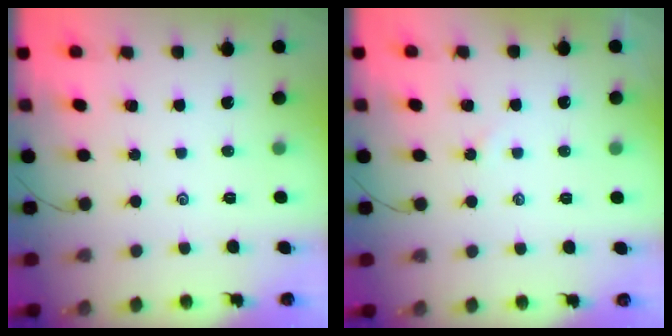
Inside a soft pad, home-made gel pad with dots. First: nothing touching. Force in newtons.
{"total": 1.7, "press": 1.7, "slide": 0.3}